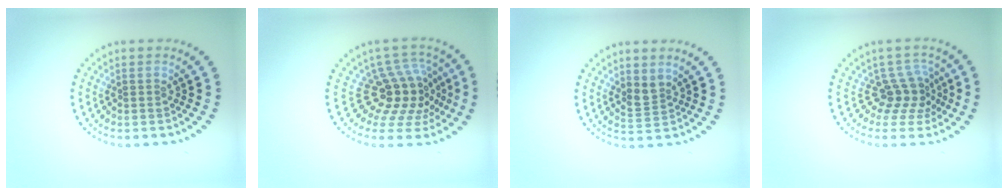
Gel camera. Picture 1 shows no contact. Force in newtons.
{"total": 4.7, "press": 3.7, "slide": 2.9}
{"total": 1.7, "press": 1.3, "slide": 1.1}
{"total": 3.0, "press": 2.0, "slide": 2.2}